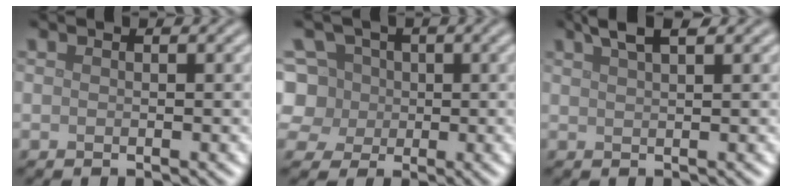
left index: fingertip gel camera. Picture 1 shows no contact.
{"total": 7.6, "force": [1.5, 6.7, 3.1], "torque": [-0.050, 0.036, 0.000]}
{"total": 2.7, "force": [1.9, 0.5, 1.8], "torque": [-0.020, 0.009, 0.033]}